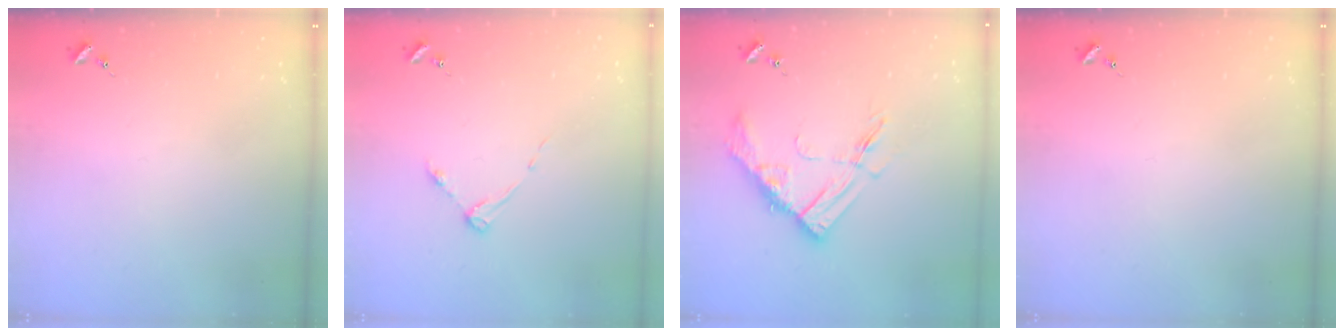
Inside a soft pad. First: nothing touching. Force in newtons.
{"total": 3.7, "press": 3.7, "slide": 0.4}
{"total": 14.1, "press": 14.0, "slide": 1.1}
{"total": 0.0}